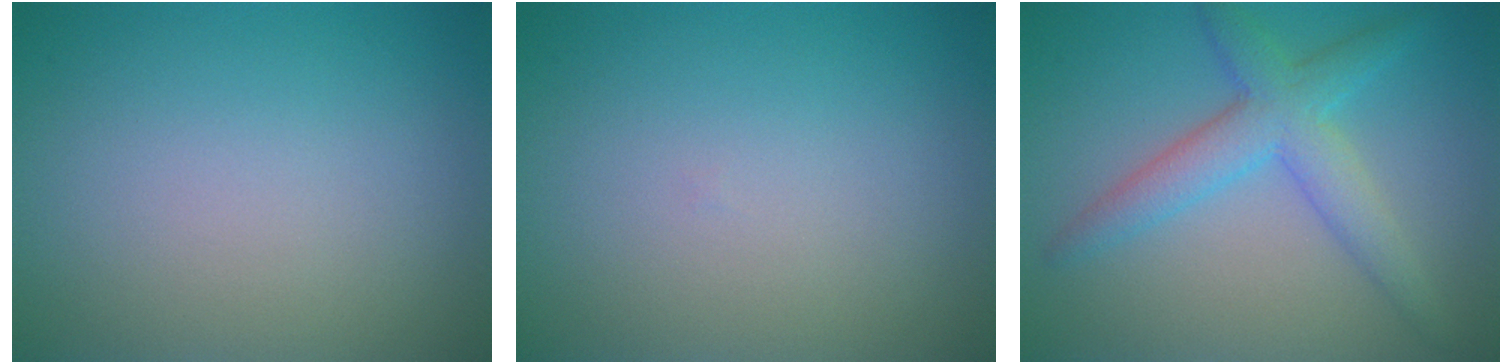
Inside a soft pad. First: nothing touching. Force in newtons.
{"total": 0.0}
{"total": 4.4, "press": 4.4, "slide": 0.0}